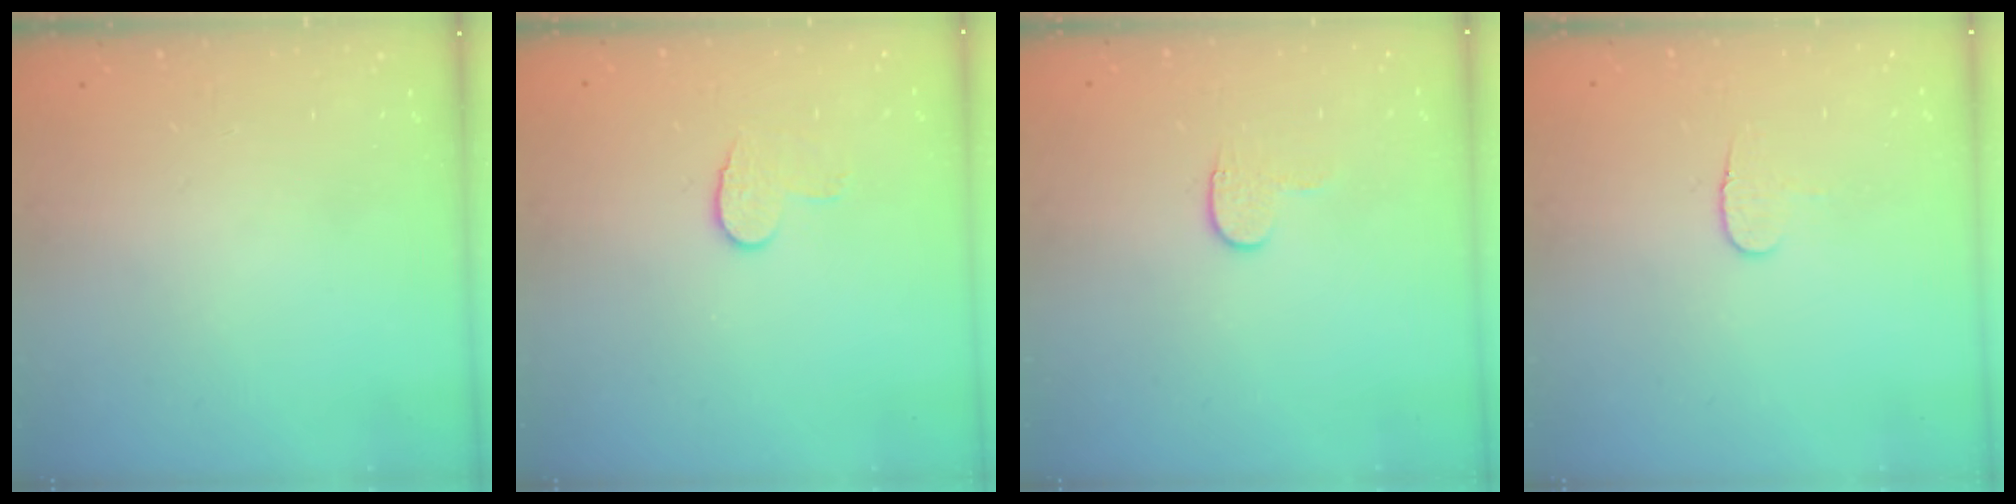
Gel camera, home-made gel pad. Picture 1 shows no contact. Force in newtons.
{"total": 6.1, "press": 6.1, "slide": 0.5}
{"total": 3.8, "press": 3.8, "slide": 0.3}
{"total": 4.5, "press": 4.5, "slide": 0.5}